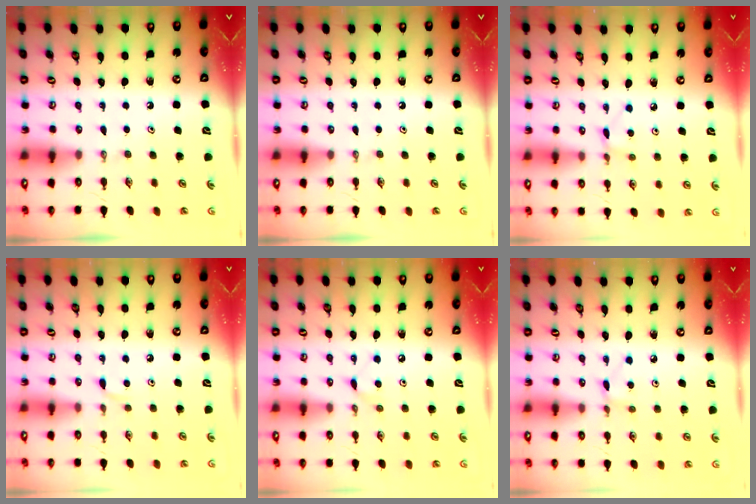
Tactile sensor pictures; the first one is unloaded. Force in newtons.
{"total": 0.0}
{"total": 2.6, "press": 2.6, "slide": 0.3}
{"total": 3.2, "press": 3.1, "slide": 0.4}
{"total": 5.6, "press": 5.5, "slide": 0.7}
{"total": 2.4, "press": 2.4, "slide": 0.3}